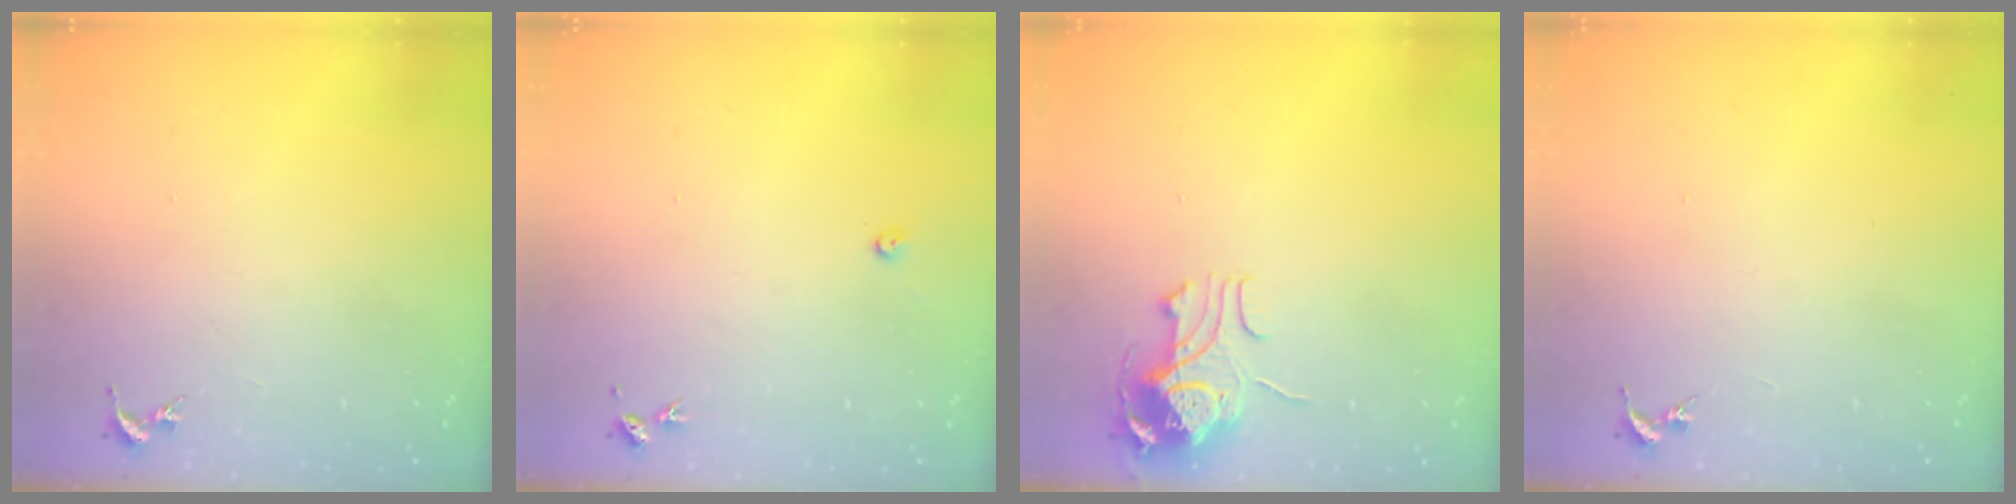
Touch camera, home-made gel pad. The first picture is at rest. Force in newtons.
{"total": 2.4, "press": 2.4, "slide": 0.3}
{"total": 10.6, "press": 10.6, "slide": 0.9}
{"total": 0.0}